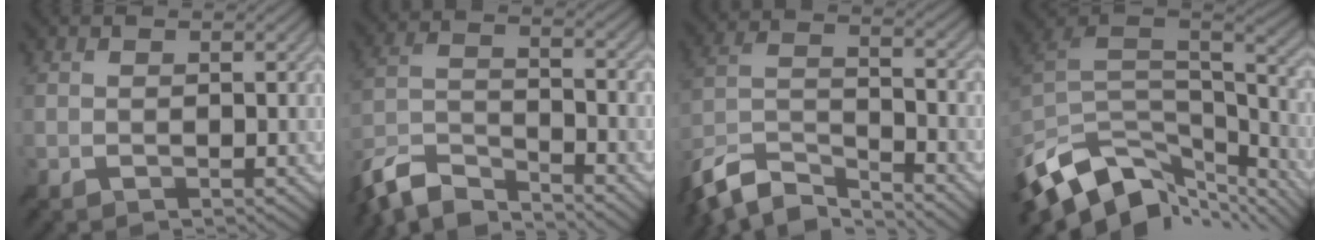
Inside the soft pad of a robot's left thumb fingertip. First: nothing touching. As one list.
[{"total": 9.7, "force": [-8.7, 2.2, 3.9], "torque": [-0.083, -0.006, -0.177]}, {"total": 10.7, "force": [-8.9, 3.0, 5.2], "torque": [-0.116, -0.012, -0.179]}, {"total": 14.4, "force": [-8.9, 7.9, 8.2], "torque": [-0.206, -0.020, -0.143]}]